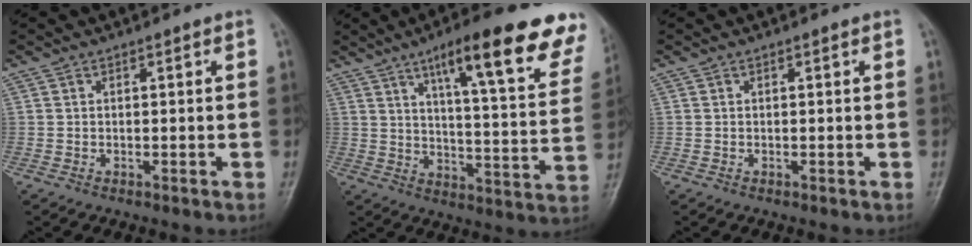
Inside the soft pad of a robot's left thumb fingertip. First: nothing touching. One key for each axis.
{"total": 22.1, "fx": 13.4, "fy": 4.8, "fz": 16.9, "tx": -0.206, "ty": -0.043, "tz": 0.184}
{"total": 0.0}